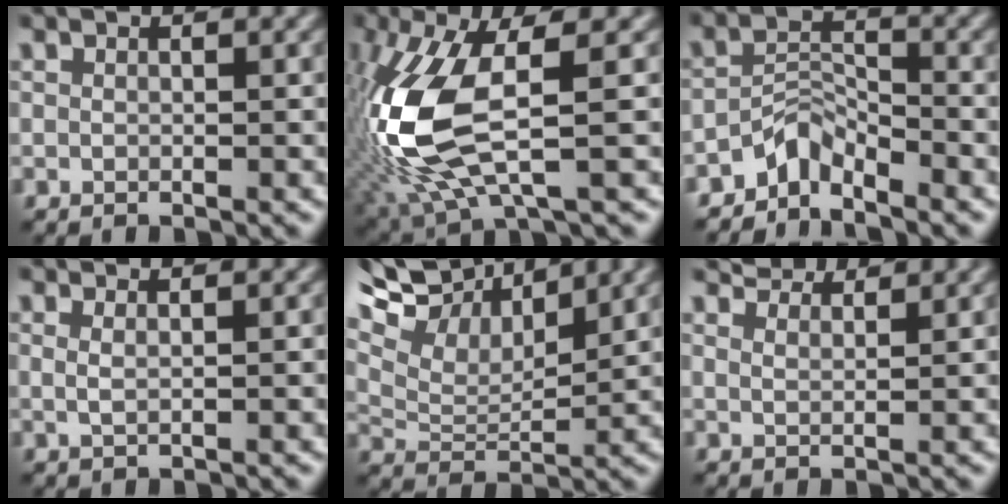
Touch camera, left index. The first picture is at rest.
{"total": 10.7, "force": [-0.1, 4.0, 9.9], "torque": [-0.241, -0.016, 0.001]}
{"total": 2.6, "force": [-2.3, 0.8, 0.8], "torque": [-0.011, 0.015, -0.048]}
{"total": 1.3, "force": [0.6, 0.5, 1.0], "torque": [-0.014, -0.003, 0.002]}
{"total": 10.5, "force": [7.9, 3.6, 6.0], "torque": [-0.126, 0.025, 0.119]}
{"total": 3.8, "force": [3.6, 0.6, 1.1], "torque": [-0.015, -0.003, 0.050]}